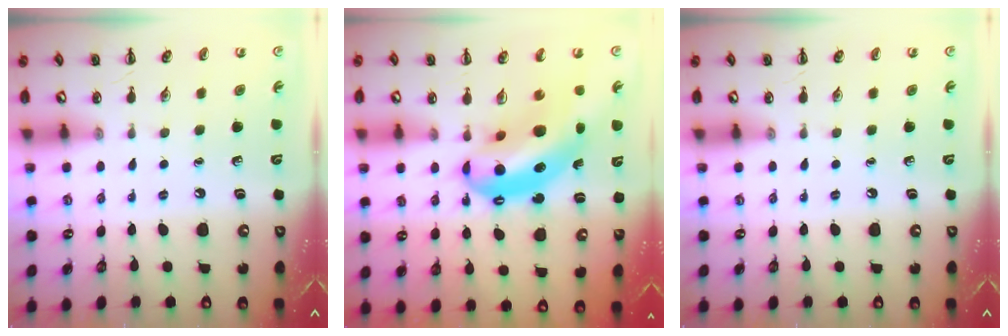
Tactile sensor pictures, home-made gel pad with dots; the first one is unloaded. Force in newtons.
{"total": 13.2, "press": 12.9, "slide": 3.1}
{"total": 0.0}